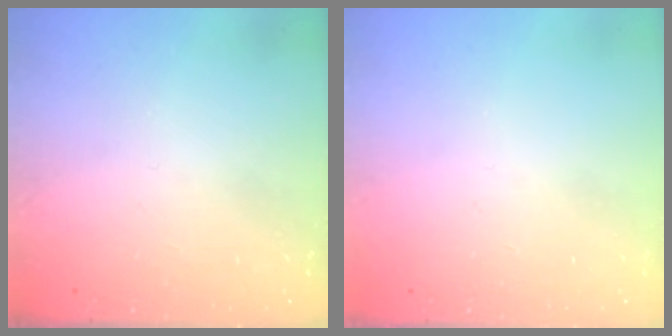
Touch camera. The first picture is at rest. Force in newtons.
{"total": 0.0}